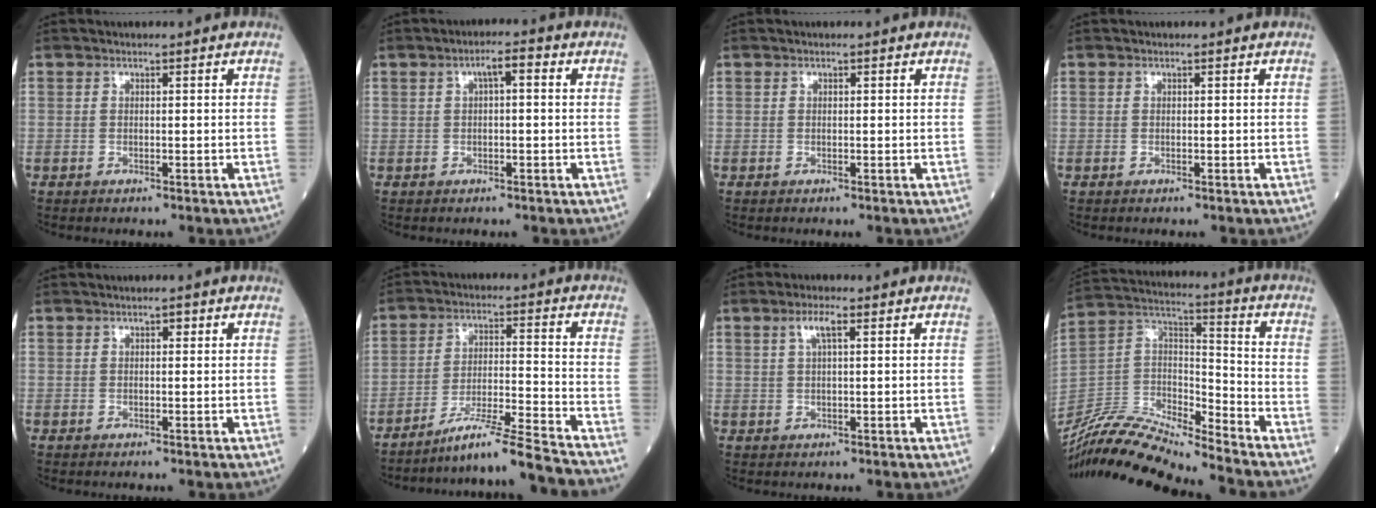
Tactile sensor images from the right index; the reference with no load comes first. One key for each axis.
{"total": 3.0, "fx": 0.7, "fy": 0.8, "fz": 2.8, "tx": -0.046, "ty": 0.015, "tz": 0.010}
{"total": 0.0}
{"total": 0.0}
{"total": 0.7, "fx": 0.3, "fy": 0.4, "fz": 0.5, "tx": -0.007, "ty": 0.001, "tz": 0.003}
{"total": 11.3, "fx": -10.2, "fy": -2.5, "fz": 4.2, "tx": -0.055, "ty": -0.004, "tz": -0.174}
{"total": 3.0, "fx": 1.3, "fy": 0.4, "fz": 2.6, "tx": -0.054, "ty": 0.009, "tz": 0.025}
{"total": 17.4, "fx": -16.8, "fy": 0.6, "fz": 4.6, "tx": -0.090, "ty": 0.033, "tz": -0.320}